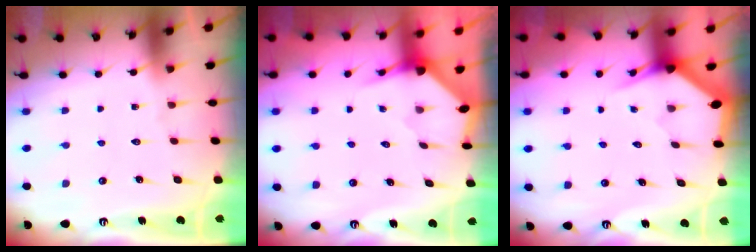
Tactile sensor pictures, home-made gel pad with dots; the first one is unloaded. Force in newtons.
{"total": 3.2, "press": 3.2, "slide": 0.3}
{"total": 3.0, "press": 3.0, "slide": 0.0}